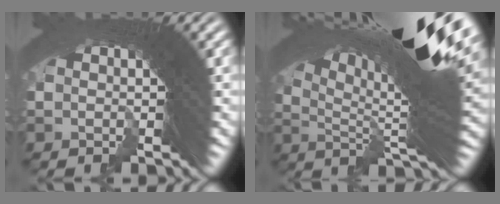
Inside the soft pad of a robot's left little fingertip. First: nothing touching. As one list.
[{"total": 20.8, "force": [8.2, 6.2, 18.2], "torque": [-0.240, 0.040, 0.105]}]